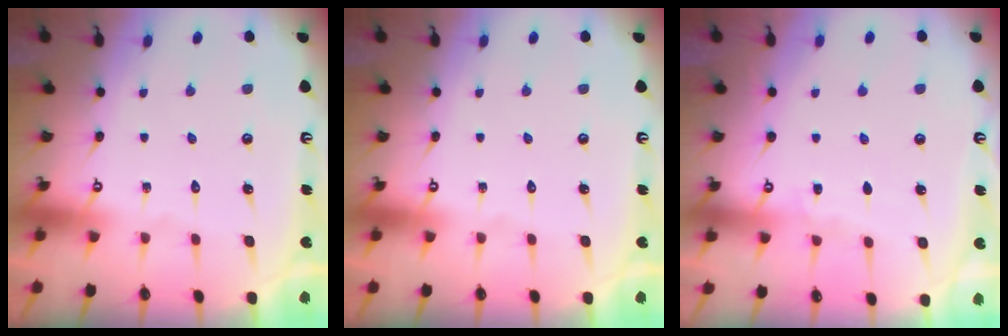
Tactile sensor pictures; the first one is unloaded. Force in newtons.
{"total": 0.0}
{"total": 3.5, "press": 3.4, "slide": 0.5}